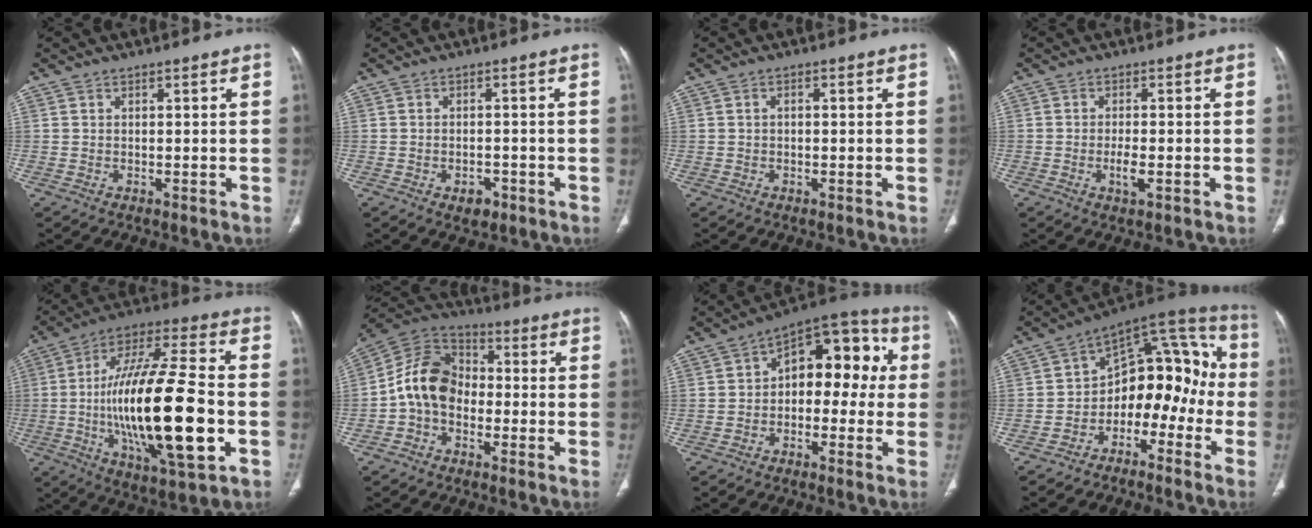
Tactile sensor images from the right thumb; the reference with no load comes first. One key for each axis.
{"total": 3.2, "fx": -1.6, "fy": 2.0, "fz": 1.8, "tx": -0.018, "ty": 0.007, "tz": -0.017}
{"total": 0.8, "fx": -0.1, "fy": 0.5, "fz": 0.6, "tx": -0.010, "ty": 0.003, "tz": -0.003}
{"total": 3.1, "fx": -1.0, "fy": 1.0, "fz": 2.7, "tx": -0.054, "ty": -0.002, "tz": -0.017}
{"total": 26.8, "fx": -4.3, "fy": 8.3, "fz": 25.2, "tx": -0.464, "ty": 0.014, "tz": -0.063}
{"total": 11.4, "fx": -2.0, "fy": 8.6, "fz": 7.2, "tx": -0.122, "ty": 0.038, "tz": -0.053}
{"total": 14.2, "fx": 0.9, "fy": 8.9, "fz": 11.1, "tx": -0.094, "ty": 0.053, "tz": -0.004}
{"total": 13.3, "fx": -3.5, "fy": 8.9, "fz": 9.2, "tx": -0.086, "ty": 0.071, "tz": -0.065}